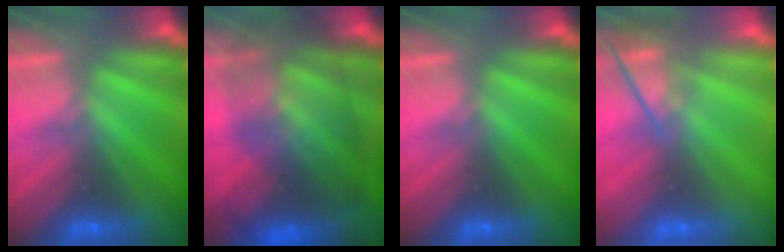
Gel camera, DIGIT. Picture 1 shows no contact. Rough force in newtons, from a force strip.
{"total": 7.7}
{"total": 0.0}
{"total": 4.4}